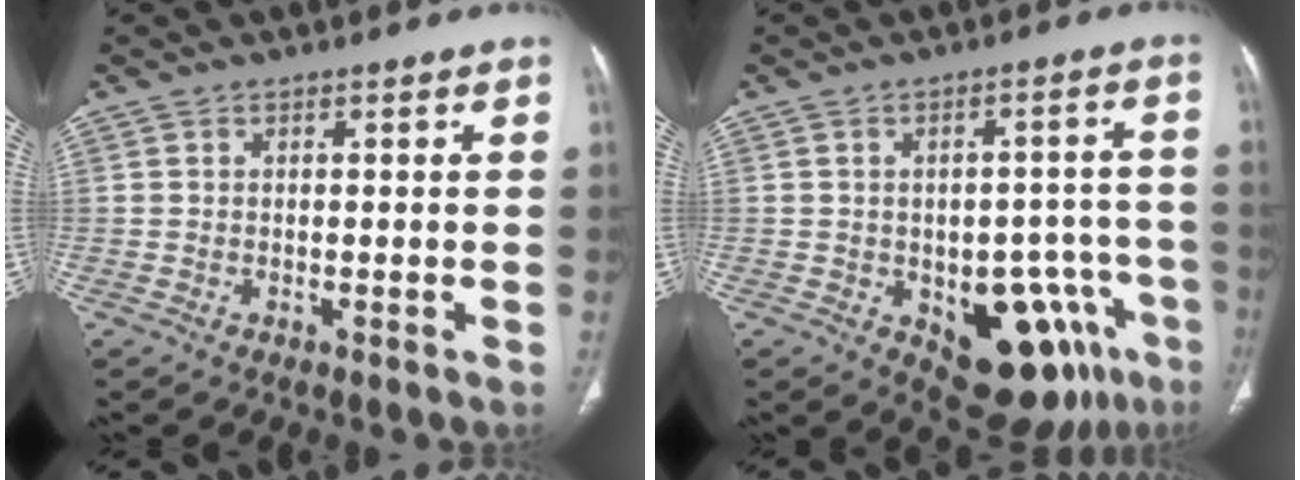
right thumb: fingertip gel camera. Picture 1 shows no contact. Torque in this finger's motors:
{"motor_torque": [1.94, 1.04, 0.75, -0.91, 0.04]}